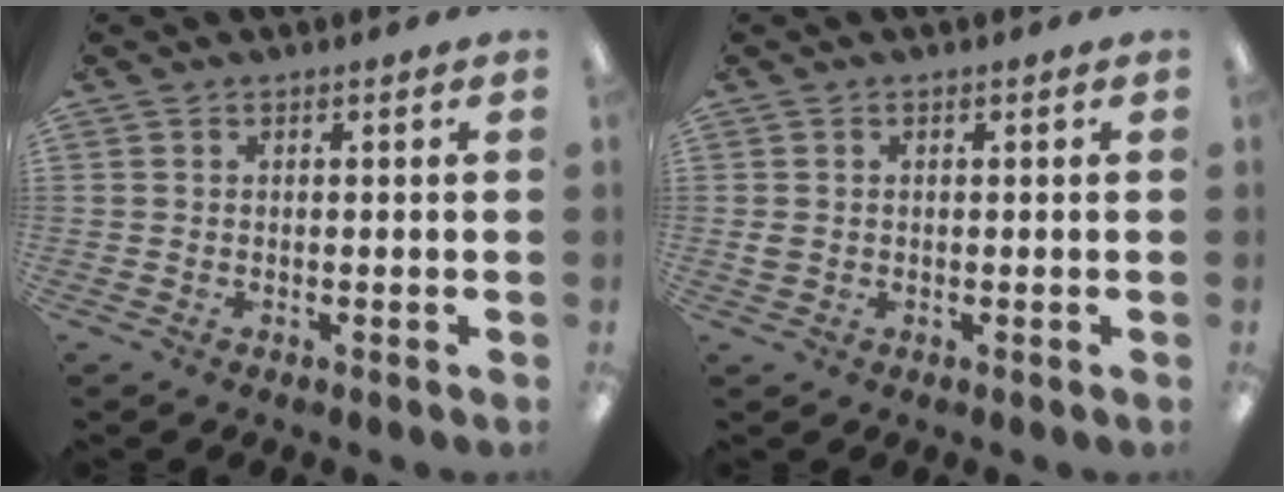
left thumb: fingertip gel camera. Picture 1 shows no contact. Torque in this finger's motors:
{"motor_torque": [-0.42, 0.10, 0.33, -0.25, 0.00]}